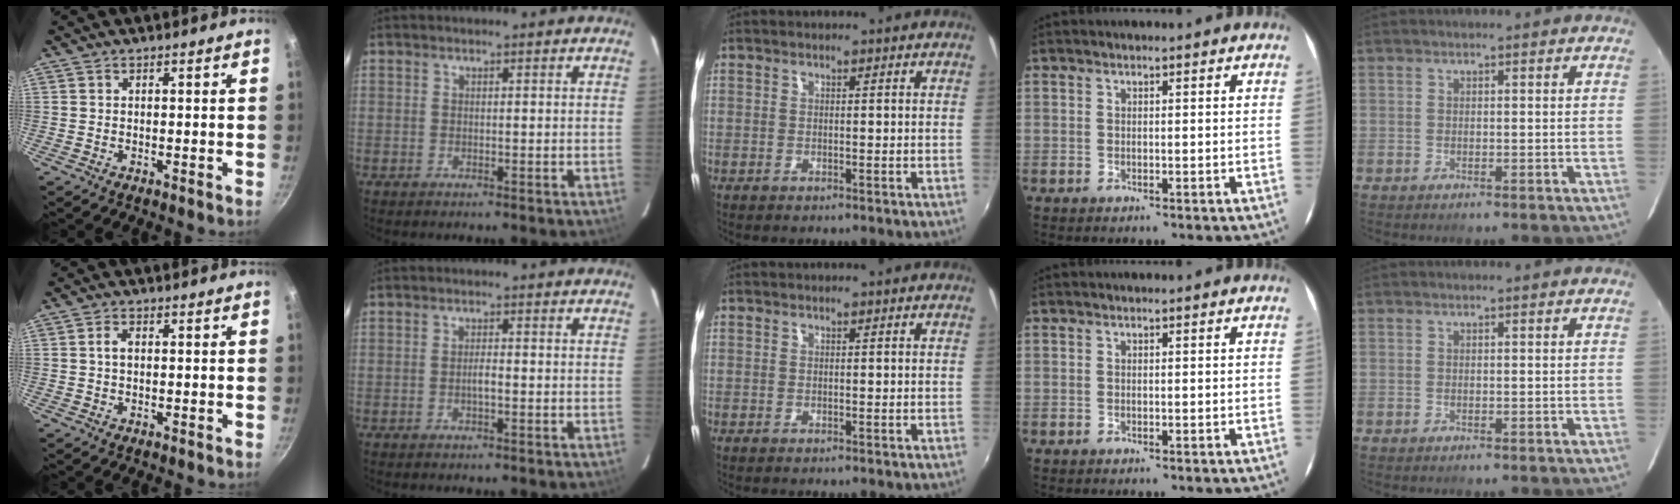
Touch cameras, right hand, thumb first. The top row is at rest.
{"thumb": {"total": 1.8, "force": [0.1, 1.2, 1.4], "torque": [-0.024, 0.004, 0.001]}, "index": {"total": 1.4, "force": [-0.5, 0.3, 1.3], "torque": [-0.025, 0.000, -0.010]}}